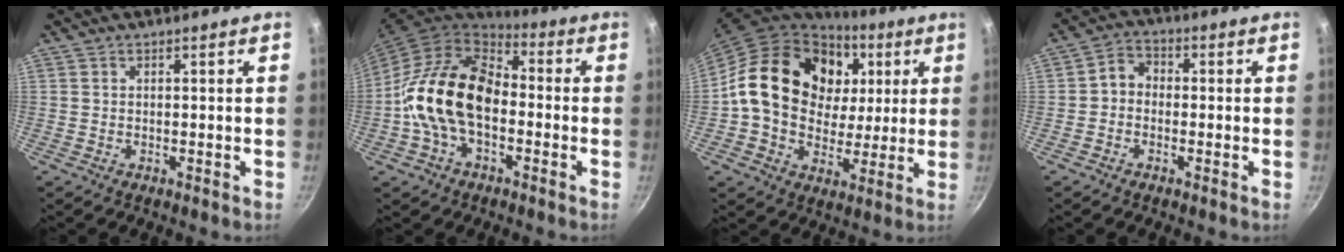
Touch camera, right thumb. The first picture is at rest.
{"total": 17.2, "force": [-2.3, 11.8, 12.4], "torque": [-0.202, 0.043, -0.055]}
{"total": 23.4, "force": [5.8, 17.7, 14.1], "torque": [-0.225, 0.004, 0.098]}
{"total": 4.3, "force": [-0.5, 3.6, 2.4], "torque": [-0.024, 0.016, -0.025]}